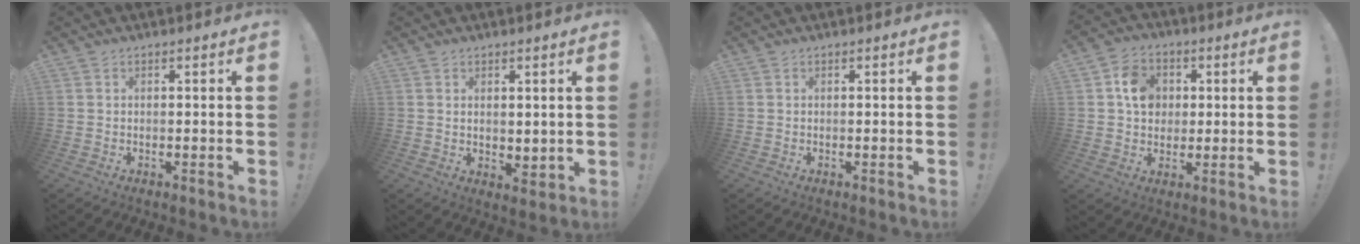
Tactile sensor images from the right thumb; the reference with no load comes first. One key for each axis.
{"total": 3.4, "fx": 2.1, "fy": 2.4, "fz": 1.3, "tx": -0.005, "ty": -0.015, "tz": 0.036}
{"total": 0.0}
{"total": 10.0, "fx": 1.8, "fy": 8.6, "fz": 4.9, "tx": -0.063, "ty": 0.008, "tz": 0.039}